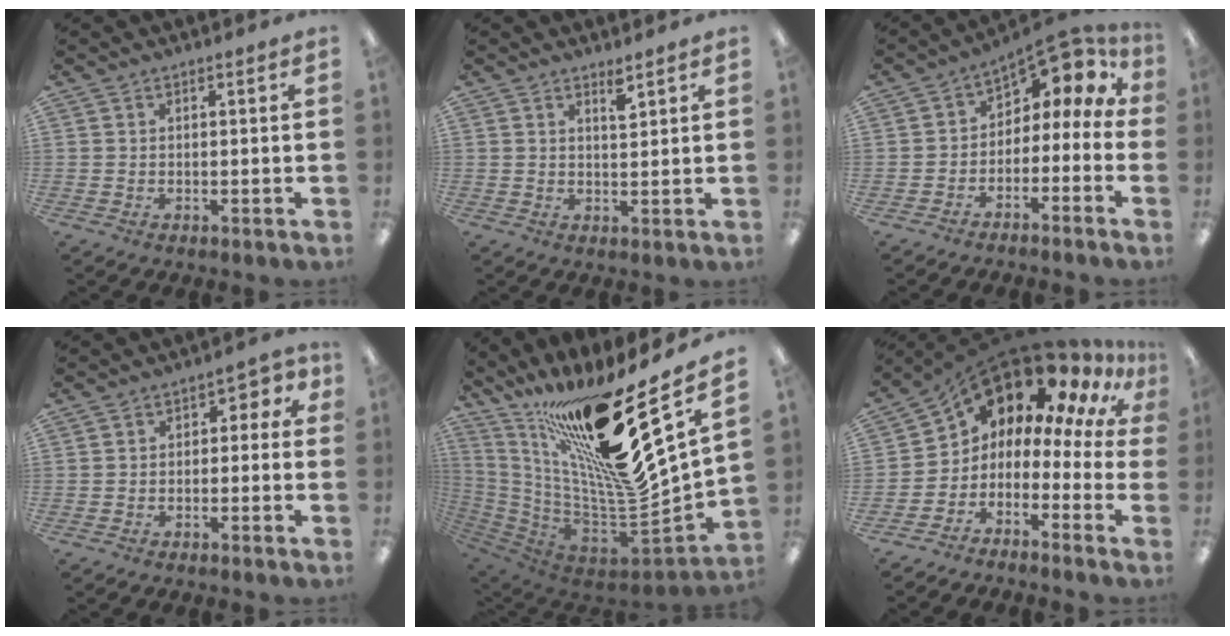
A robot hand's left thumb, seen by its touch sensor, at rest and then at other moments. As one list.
[{"total": 2.9, "force": [2.2, 0.8, 1.8], "torque": [-0.026, -0.005, 0.035]}, {"total": 4.5, "force": [1.5, 3.4, 2.5], "torque": [-0.034, -0.023, 0.025]}, {"total": 3.9, "force": [-2.5, 2.3, 1.9], "torque": [-0.029, 0.024, -0.049]}, {"total": 24.6, "force": [14.4, 4.0, 19.5], "torque": [-0.309, -0.140, 0.229]}, {"total": 12.1, "force": [9.4, 5.4, 5.3], "torque": [-0.088, -0.091, 0.153]}]